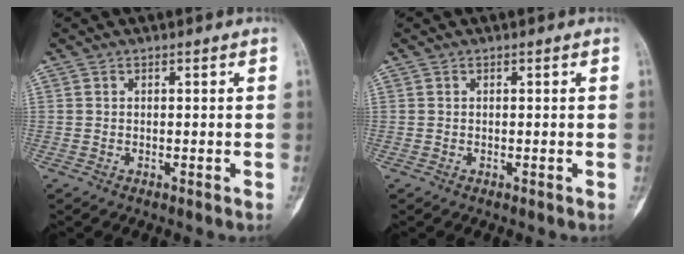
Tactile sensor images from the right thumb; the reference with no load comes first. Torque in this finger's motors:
{"motor_torque": [0.01, 0.00, 0.00, 0.00, 0.00]}